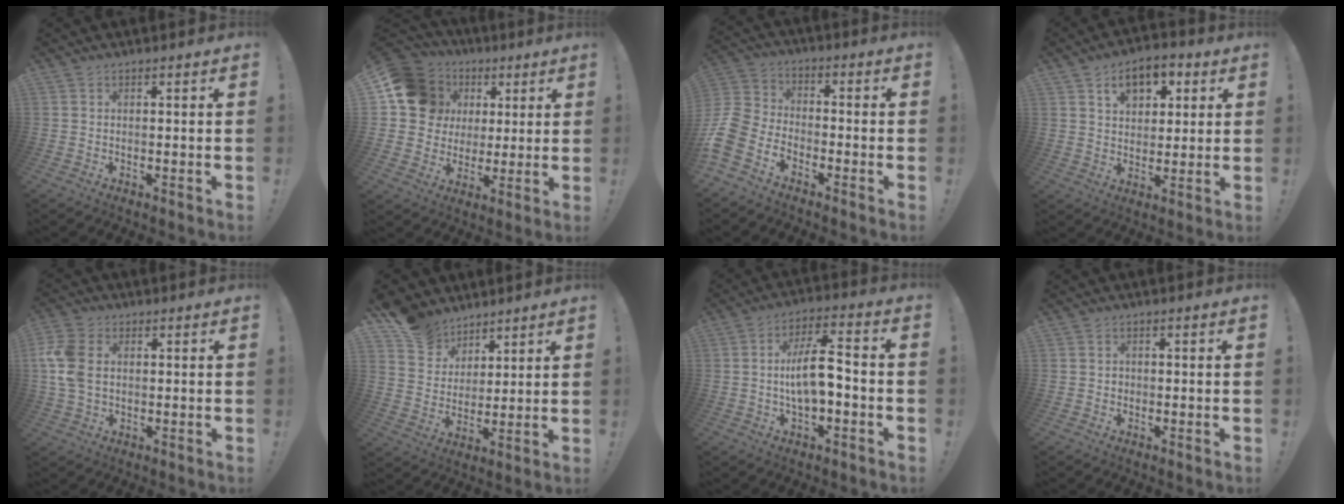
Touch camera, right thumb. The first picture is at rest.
{"total": 15.1, "force": [5.3, 12.9, 5.8], "torque": [-0.088, -0.015, 0.125]}
{"total": 11.1, "force": [-6.9, 7.0, 5.1], "torque": [-0.119, 0.034, -0.127]}
{"total": 9.8, "force": [4.8, 6.9, 5.1], "torque": [-0.065, -0.013, 0.087]}
{"total": 10.5, "force": [1.4, 7.5, 7.2], "torque": [-0.154, -0.003, 0.027]}
{"total": 10.9, "force": [8.2, 7.1, 1.6], "torque": [-0.031, -0.064, 0.162]}
{"total": 11.5, "force": [-1.8, 4.3, 10.6], "torque": [-0.191, 0.015, -0.033]}
{"total": 1.1, "force": [-0.2, 1.0, 0.3], "torque": [-0.007, 0.004, -0.005]}